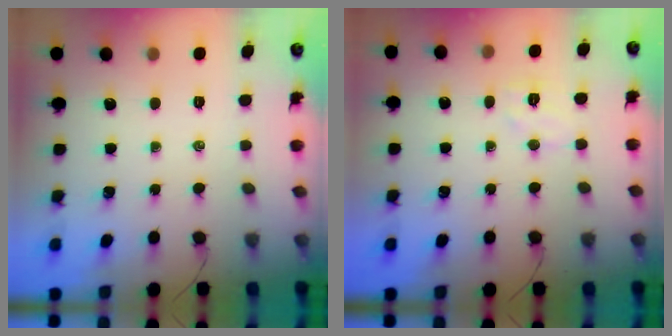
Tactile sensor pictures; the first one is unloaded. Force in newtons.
{"total": 6.3, "press": 6.2, "slide": 1.0}